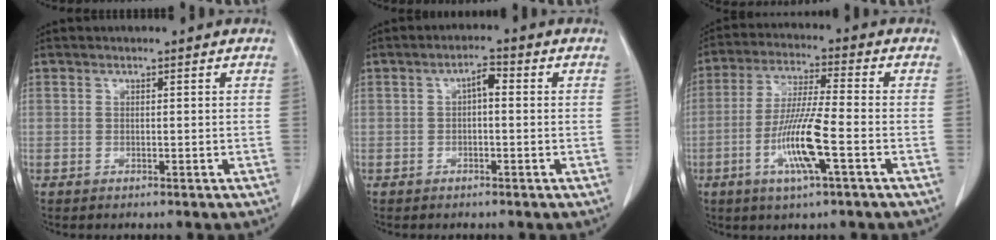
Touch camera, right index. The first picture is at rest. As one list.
[{"total": 2.5, "force": [0.2, 1.0, 2.3], "torque": [-0.041, 0.011, 0.002]}, {"total": 10.4, "force": [-3.6, 0.3, 9.7], "torque": [-0.195, -0.011, -0.072]}]